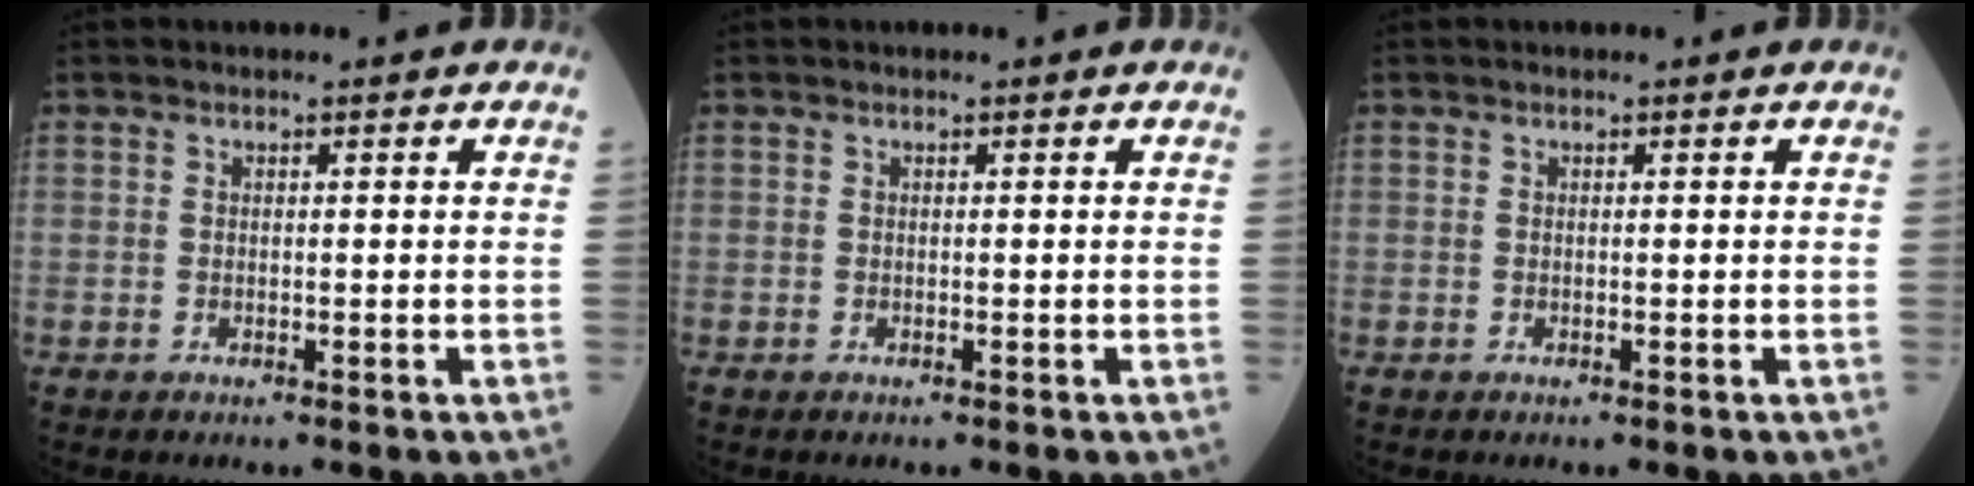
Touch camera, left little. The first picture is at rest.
{"total": 0.0}
{"total": 0.0}